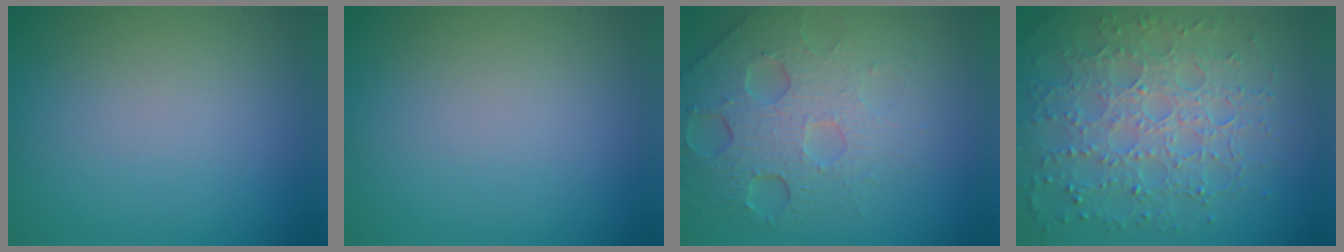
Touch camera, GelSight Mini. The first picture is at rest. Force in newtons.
{"total": 0.0}
{"total": 7.9, "press": 5.3, "slide": 5.9}
{"total": 7.8, "press": 5.7, "slide": 5.2}